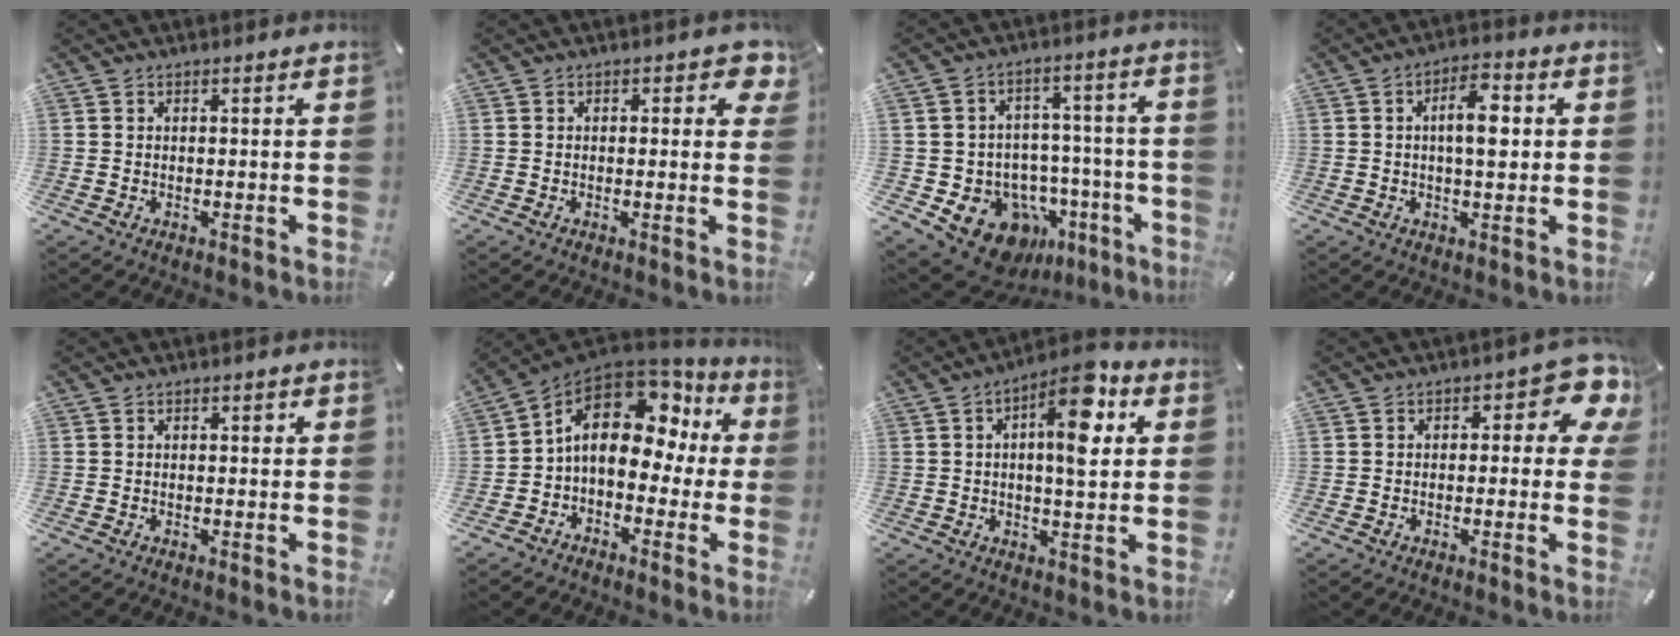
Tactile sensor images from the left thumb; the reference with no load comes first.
{"total": 3.4, "force": [0.9, 1.7, 2.8], "torque": [-0.026, -0.004, 0.008]}
{"total": 14.0, "force": [-7.4, 10.4, 5.9], "torque": [-0.073, 0.038, -0.109]}
{"total": 8.6, "force": [1.0, 3.8, 7.6], "torque": [-0.120, -0.001, 0.009]}
{"total": 0.8, "force": [0.1, 0.6, 0.6], "torque": [-0.005, 0.001, -0.001]}
{"total": 15.2, "force": [4.5, 10.1, 10.5], "torque": [-0.167, -0.020, 0.073]}
{"total": 12.5, "force": [4.1, 4.5, 11.0], "torque": [-0.160, -0.015, 0.062]}
{"total": 7.7, "force": [2.3, 3.8, 6.2], "torque": [-0.073, -0.016, 0.033]}